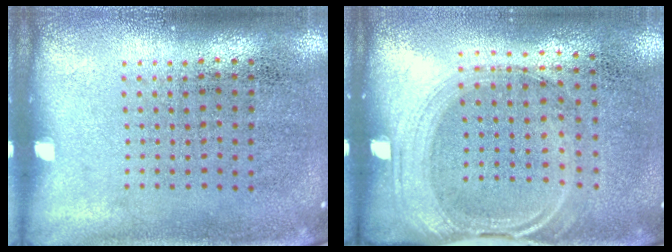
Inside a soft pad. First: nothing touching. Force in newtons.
{"total": 1.5, "press": 1.3, "slide": 0.8}